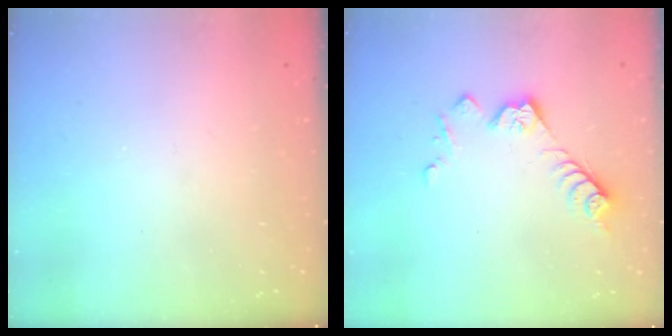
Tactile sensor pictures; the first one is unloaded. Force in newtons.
{"total": 9.3, "press": 9.3, "slide": 0.6}